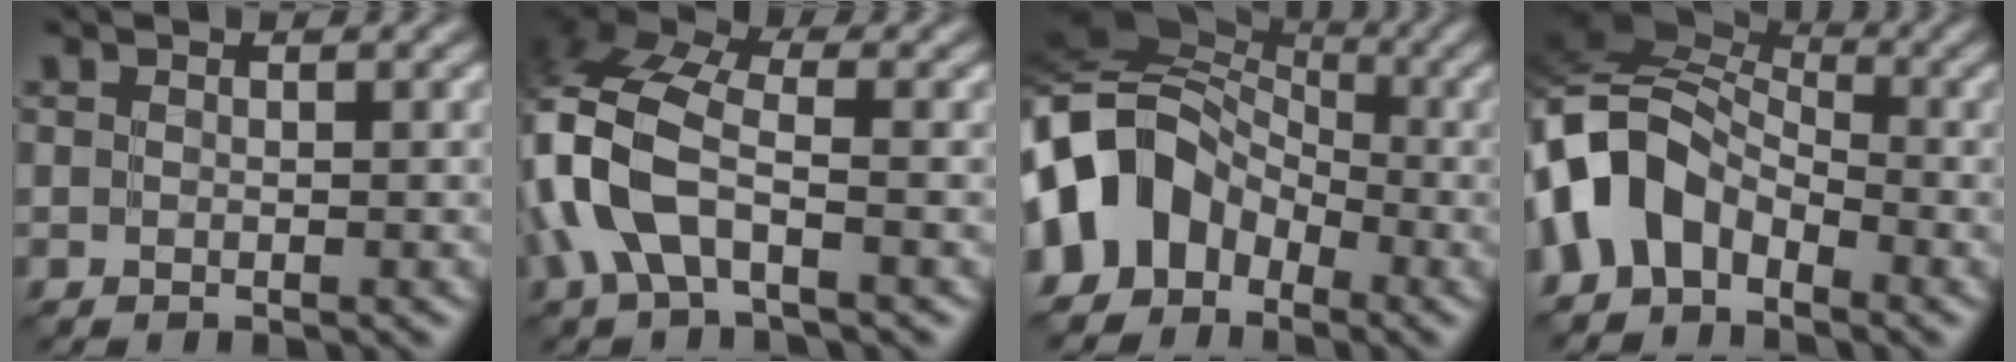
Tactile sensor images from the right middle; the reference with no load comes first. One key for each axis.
{"total": 7.7, "fx": -1.7, "fy": 4.0, "fz": 6.4, "tx": -0.157, "ty": 0.016, "tz": -0.055}
{"total": 10.2, "fx": -3.3, "fy": 7.8, "fz": 5.6, "tx": -0.095, "ty": 0.008, "tz": -0.087}
{"total": 8.2, "fx": -2.8, "fy": 5.4, "fz": 5.4, "tx": -0.099, "ty": 0.016, "tz": -0.082}